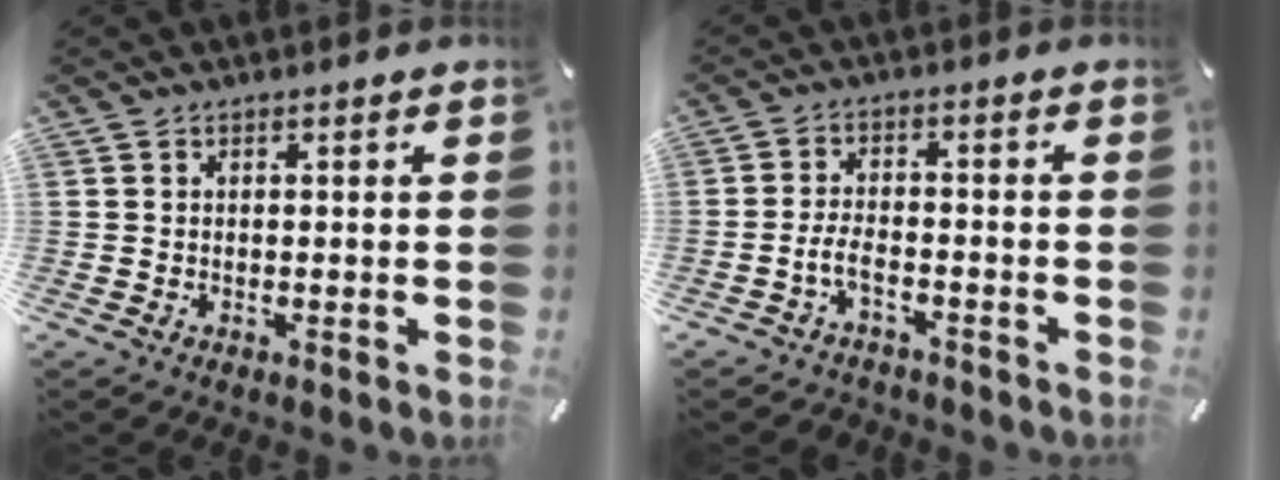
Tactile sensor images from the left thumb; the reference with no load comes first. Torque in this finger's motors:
{"motor_torque": [-0.67, 0.99, 0.04, 0.20, 0.03]}